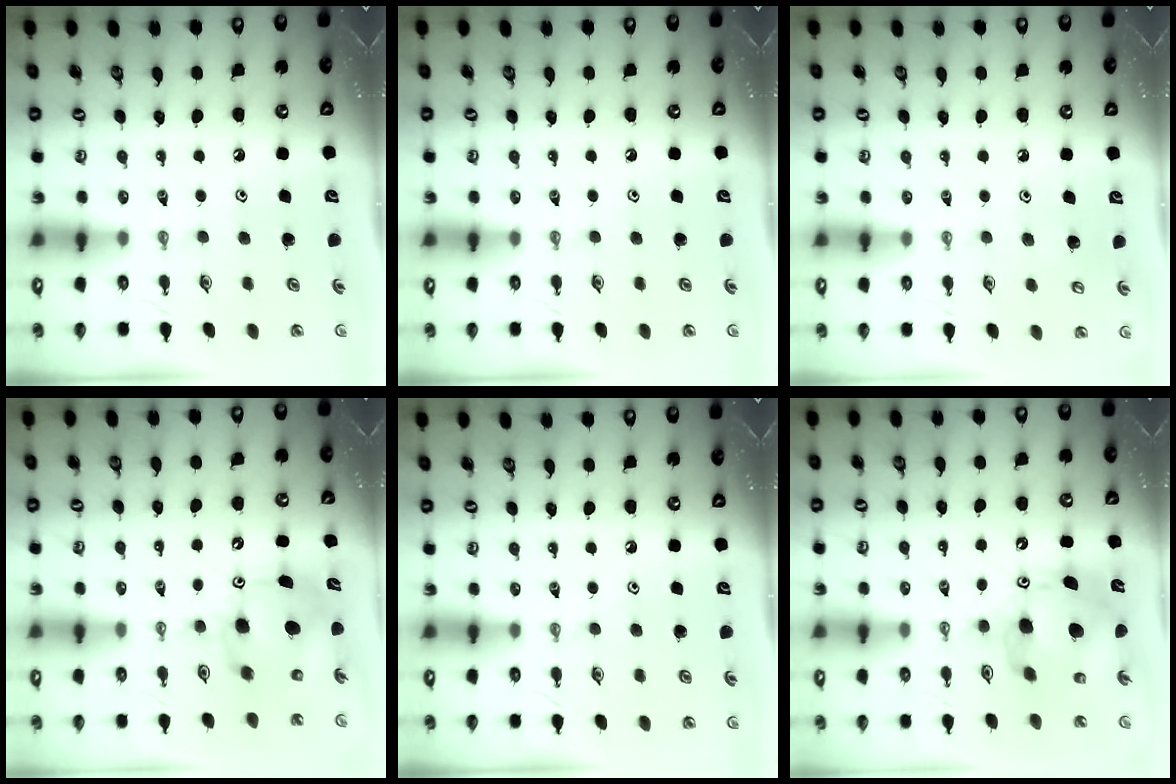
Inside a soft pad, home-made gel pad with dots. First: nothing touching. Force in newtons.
{"total": 0.0}
{"total": 4.3, "press": 4.3, "slide": 0.4}
{"total": 7.9, "press": 7.9, "slide": 0.6}
{"total": 0.0}
{"total": 14.1, "press": 14.0, "slide": 1.1}